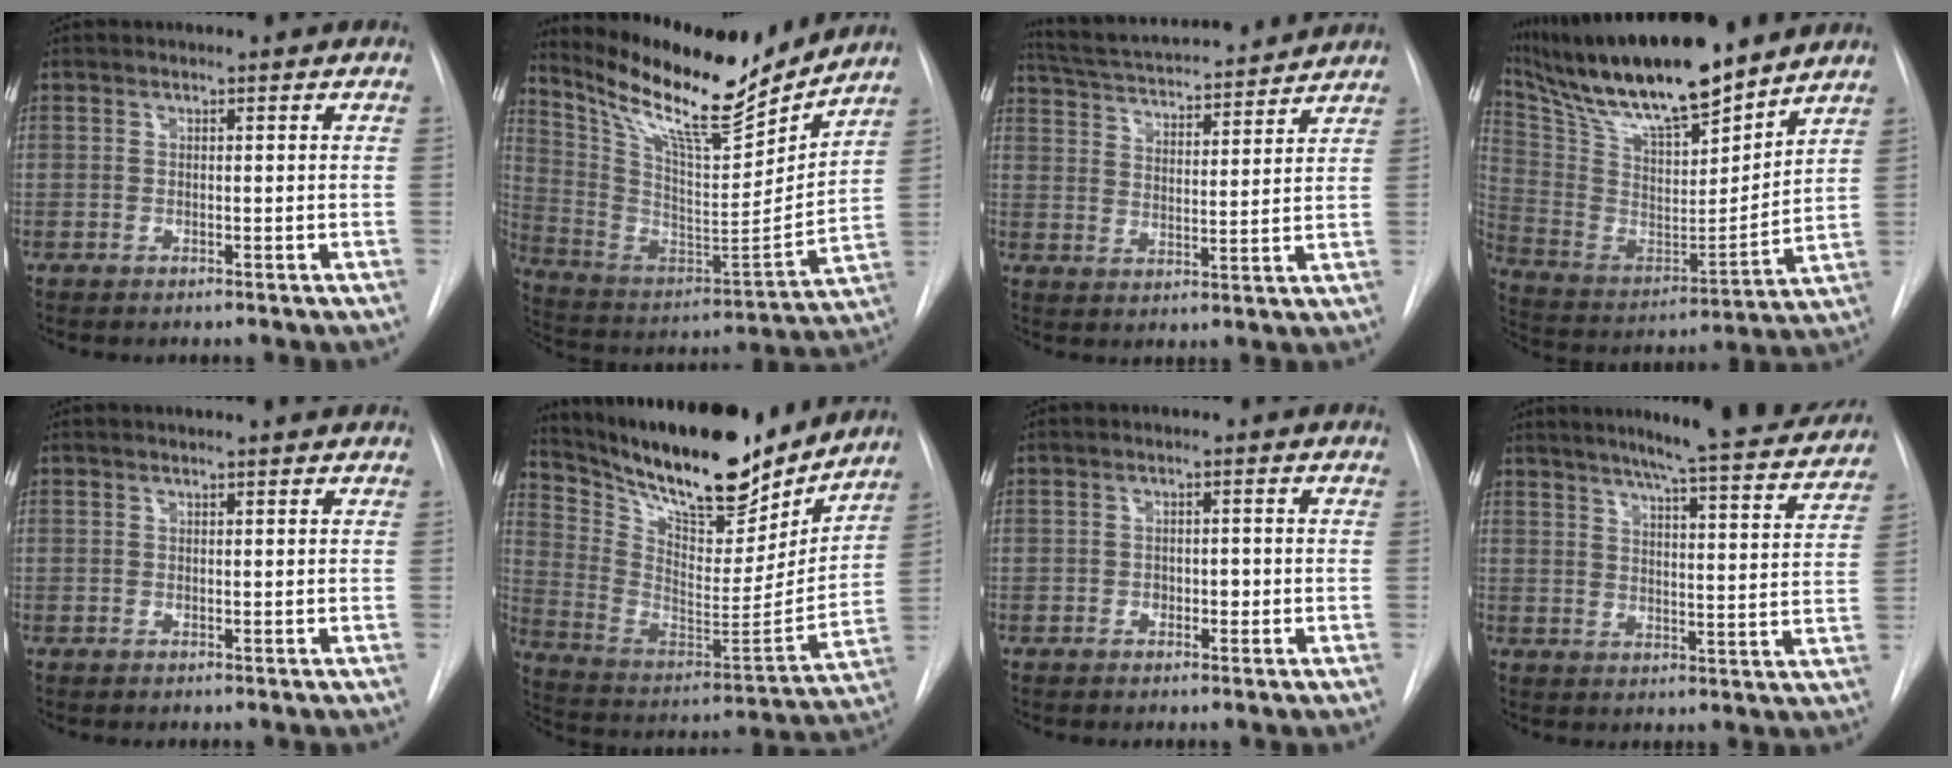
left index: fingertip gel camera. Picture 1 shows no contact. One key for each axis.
{"total": 20.9, "fx": 17.8, "fy": 2.8, "fz": 10.5, "tx": -0.202, "ty": -0.019, "tz": 0.302}
{"total": 17.8, "fx": 16.5, "fy": 2.1, "fz": 6.4, "tx": -0.111, "ty": 0.026, "tz": 0.248}
{"total": 22.3, "fx": 18.6, "fy": 3.5, "fz": 11.9, "tx": -0.229, "ty": -0.004, "tz": 0.330}
{"total": 1.9, "fx": 1.8, "fy": -0.1, "fz": 0.6, "tx": -0.009, "ty": 0.011, "tz": 0.020}
{"total": 24.4, "fx": 20.6, "fy": 6.4, "fz": 11.4, "tx": -0.207, "ty": -0.019, "tz": 0.326}
{"total": 1.6, "fx": -0.4, "fy": 1.1, "fz": 1.1, "tx": -0.010, "ty": 0.004, "tz": -0.007}
{"total": 21.4, "fx": 19.1, "fy": 1.8, "fz": 9.4, "tx": -0.132, "ty": -0.041, "tz": 0.230}